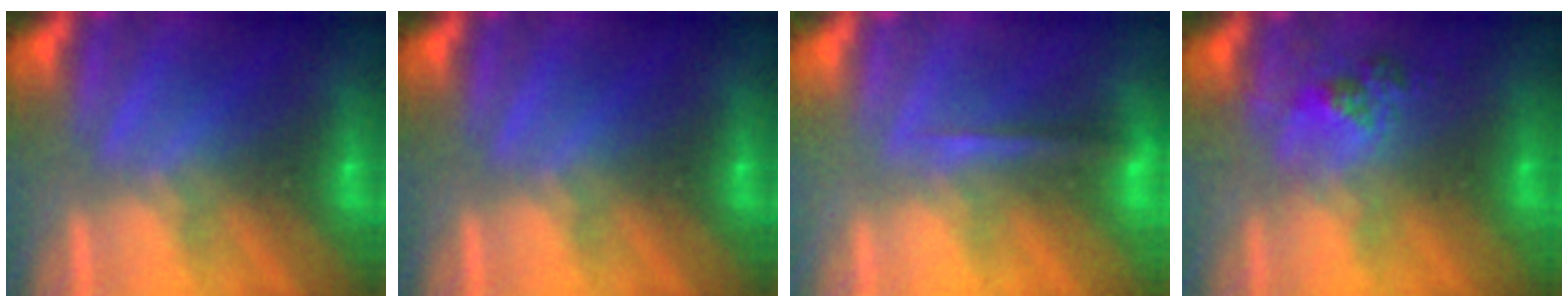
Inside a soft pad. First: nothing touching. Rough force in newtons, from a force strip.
{"total": 0.0}
{"total": 1.3}
{"total": 2.5}